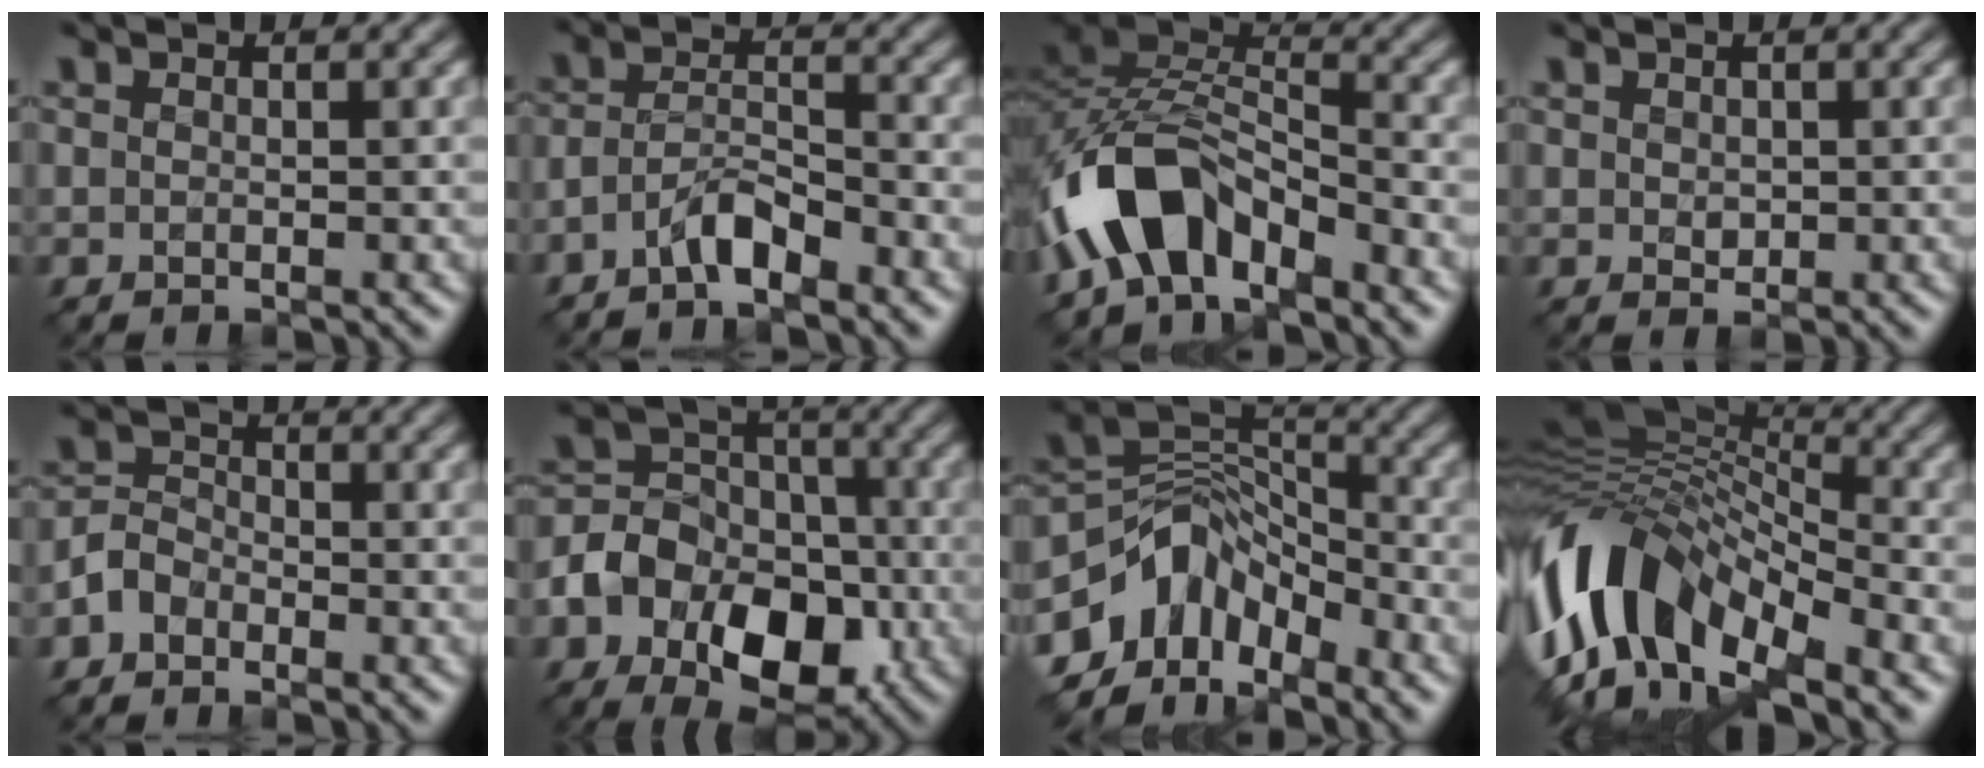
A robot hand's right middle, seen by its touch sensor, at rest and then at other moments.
{"total": 3.3, "force": [-2.4, 1.0, 2.0], "torque": [-0.038, 0.010, -0.049]}
{"total": 7.8, "force": [-4.9, 4.1, 4.6], "torque": [-0.071, 0.003, -0.101]}
{"total": 0.9, "force": [0.2, 0.8, 0.4], "torque": [-0.010, -0.004, 0.009]}
{"total": 2.4, "force": [-1.5, 1.6, 0.8], "torque": [-0.016, 0.010, -0.039]}
{"total": 13.2, "force": [-5.3, 9.6, 7.4], "torque": [-0.126, -0.013, -0.111]}
{"total": 8.2, "force": [-4.6, 5.3, 4.2], "torque": [-0.059, 0.005, -0.096]}
{"total": 13.4, "force": [-4.4, 7.4, 10.3], "torque": [-0.200, 0.011, -0.096]}